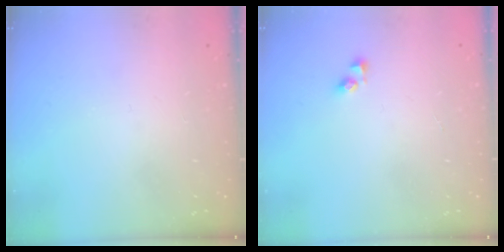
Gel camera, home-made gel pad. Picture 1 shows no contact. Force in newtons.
{"total": 4.0, "press": 3.9, "slide": 0.5}